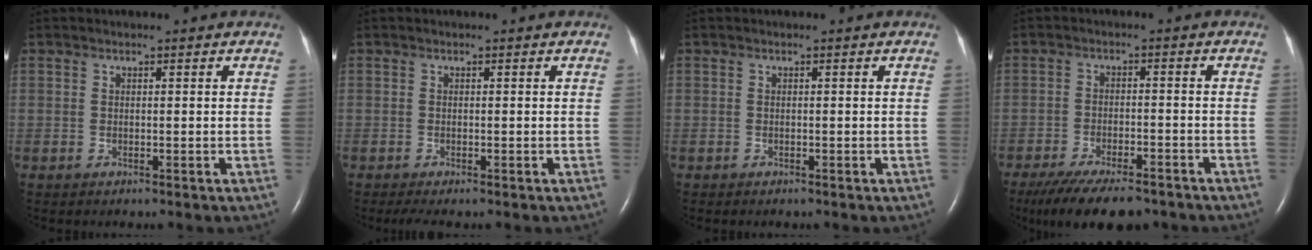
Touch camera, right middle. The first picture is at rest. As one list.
[{"total": 1.6, "force": [-1.2, 0.2, 1.1], "torque": [-0.022, -0.008, -0.019]}, {"total": 0.0}, {"total": 12.8, "force": [-10.3, 3.4, 6.8], "torque": [-0.123, -0.022, -0.158]}]